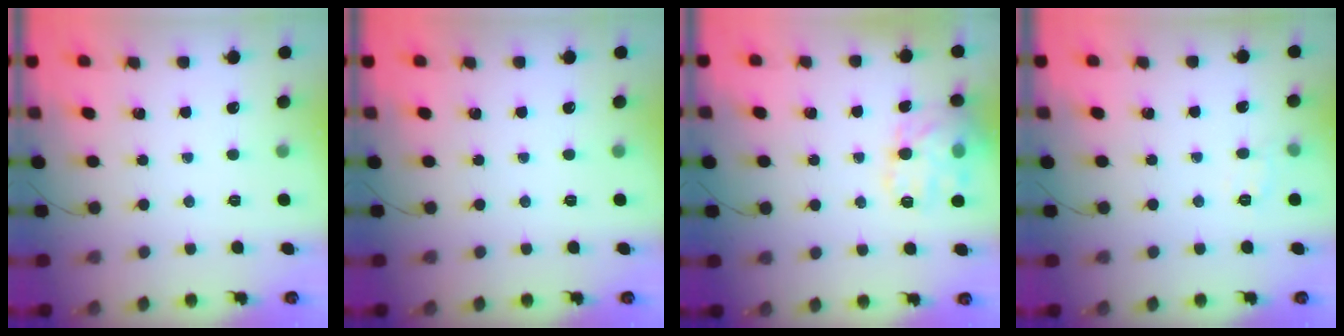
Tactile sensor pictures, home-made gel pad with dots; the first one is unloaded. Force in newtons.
{"total": 0.0}
{"total": 12.8, "press": 12.8, "slide": 1.1}
{"total": 5.6, "press": 5.5, "slide": 1.1}